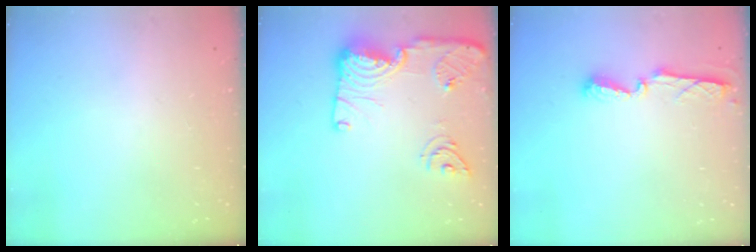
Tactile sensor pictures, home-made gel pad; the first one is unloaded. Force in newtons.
{"total": 18.1, "press": 18.0, "slide": 2.0}
{"total": 5.6, "press": 5.5, "slide": 0.6}